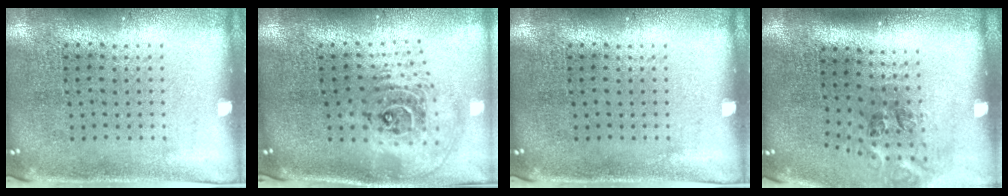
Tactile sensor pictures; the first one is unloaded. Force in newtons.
{"total": 2.4, "press": 1.8, "slide": 1.6}
{"total": 0.0}
{"total": 1.5, "press": 1.0, "slide": 1.0}